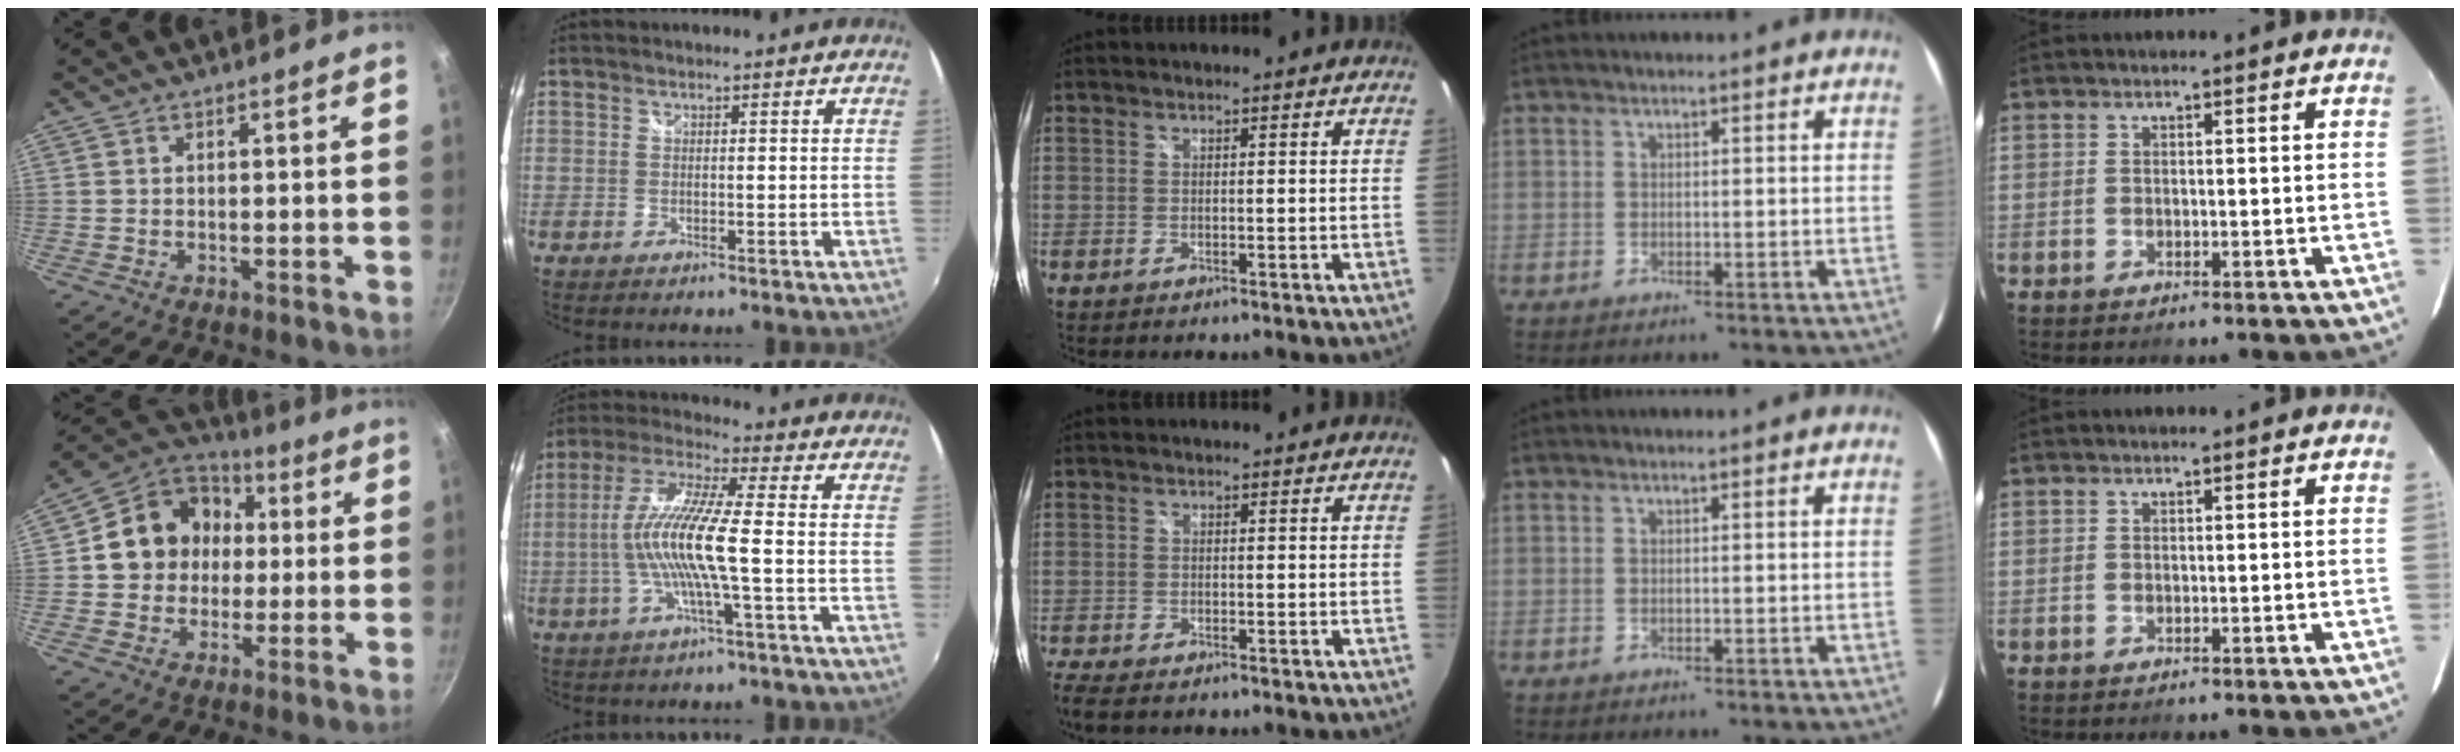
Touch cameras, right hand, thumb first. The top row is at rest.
{"thumb": {"total": 15.5, "force": [1.7, 13.5, 7.3], "torque": [-0.085, 0.030, 0.016]}, "index": {"total": 12.7, "force": [-2.3, 0.3, 12.5], "torque": [-0.245, 0.001, -0.044]}, "middle": {"total": 3.9, "force": [-3.0, 1.1, 2.3], "torque": [-0.053, -0.023, -0.058]}}